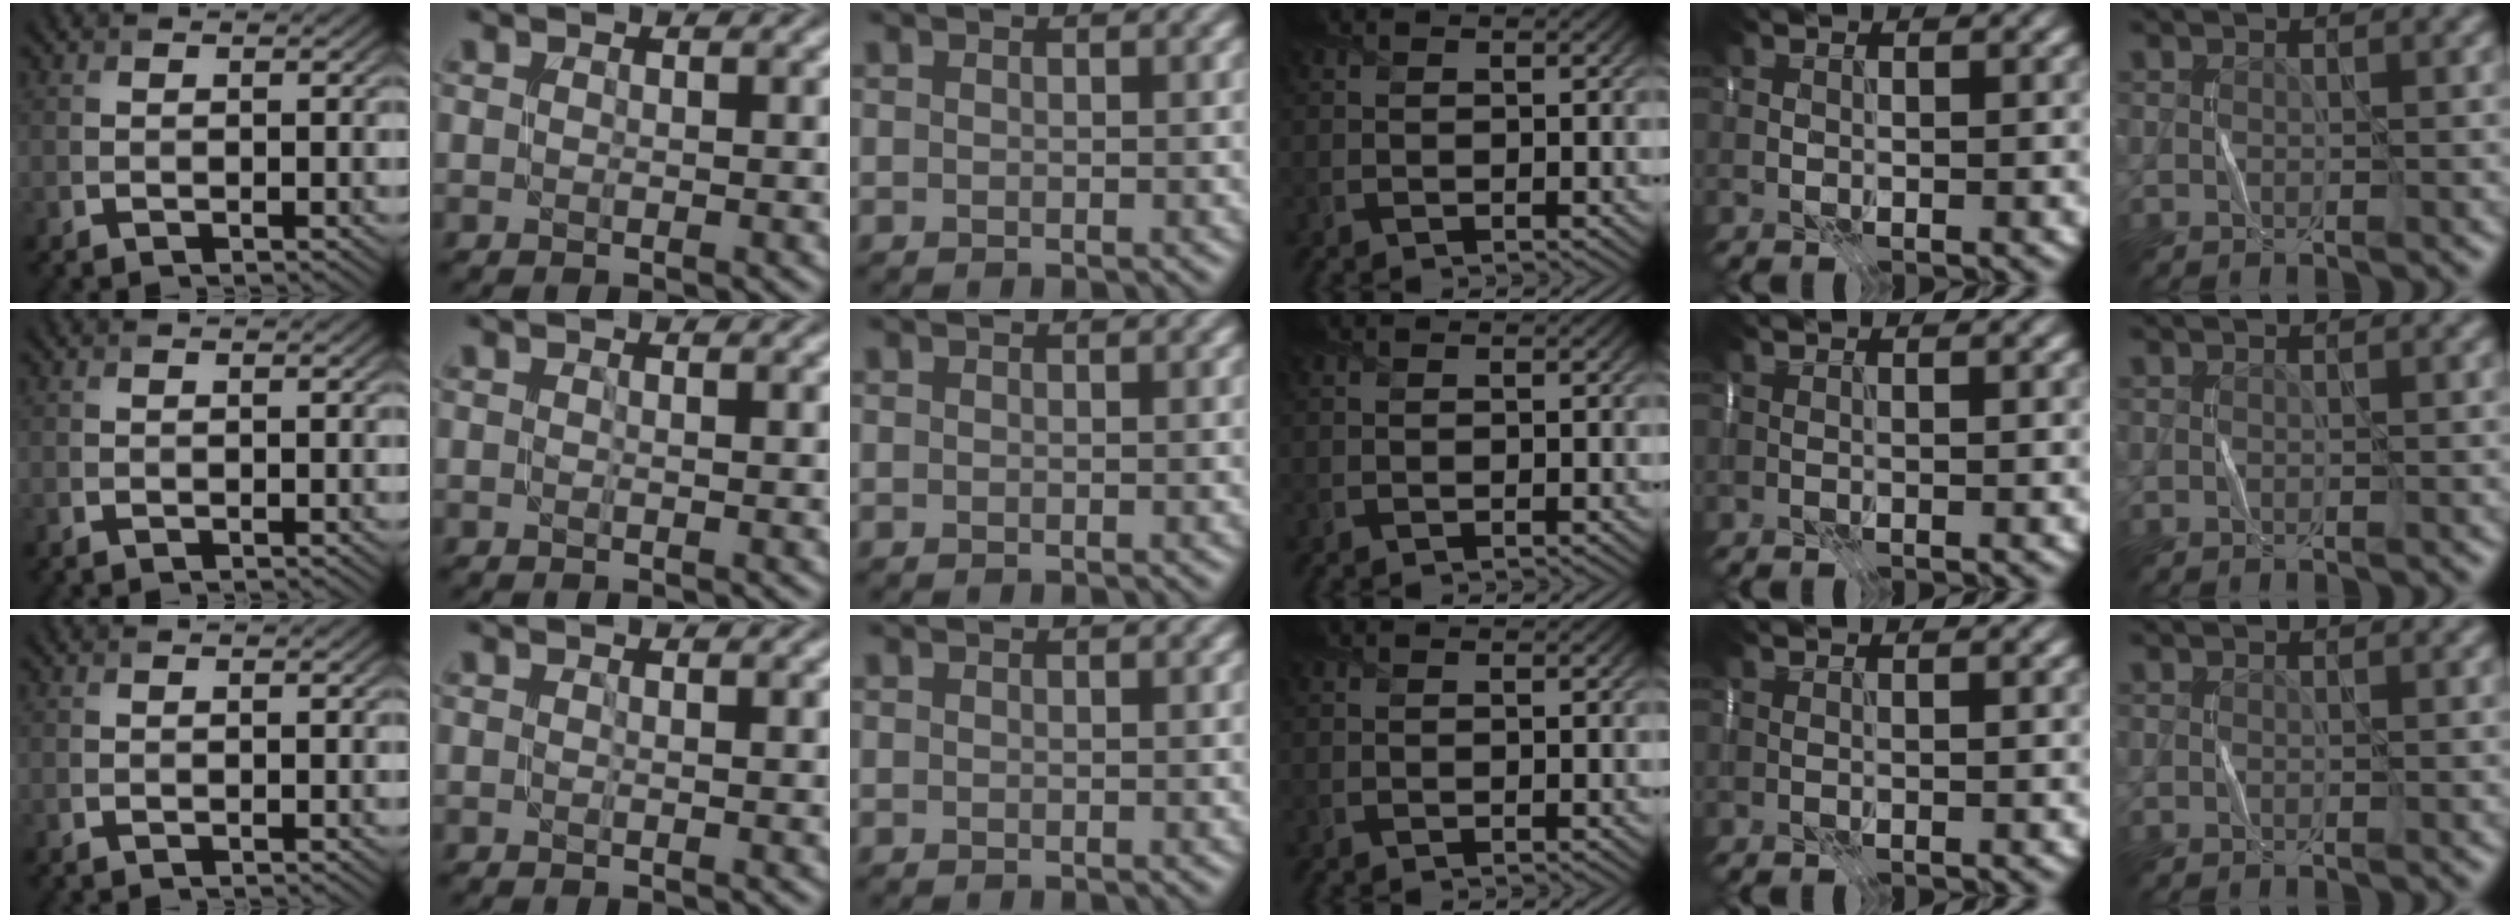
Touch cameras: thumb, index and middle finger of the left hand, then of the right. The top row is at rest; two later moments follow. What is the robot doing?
{"motion": "fold", "object": "scarf"}